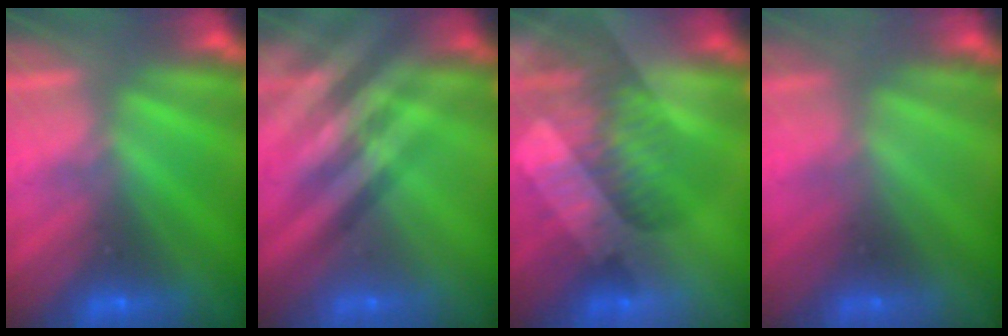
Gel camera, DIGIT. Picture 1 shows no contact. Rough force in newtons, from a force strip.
{"total": 2.4}
{"total": 3.2}
{"total": 2.2}